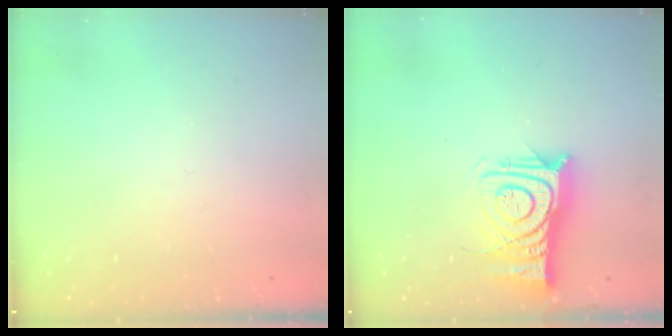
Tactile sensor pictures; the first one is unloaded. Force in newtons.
{"total": 14.1, "press": 14.0, "slide": 1.3}